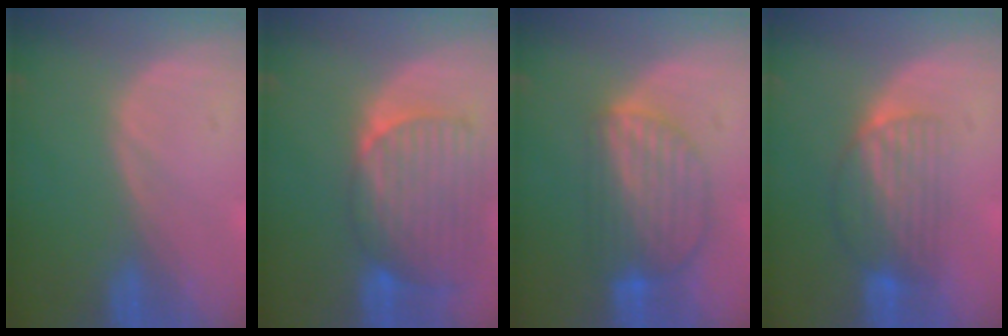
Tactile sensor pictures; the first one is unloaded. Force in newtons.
{"total": 10.1, "press": 8.7, "slide": 5.2}
{"total": 7.7, "press": 7.1, "slide": 3.0}
{"total": 6.6, "press": 5.8, "slide": 3.3}